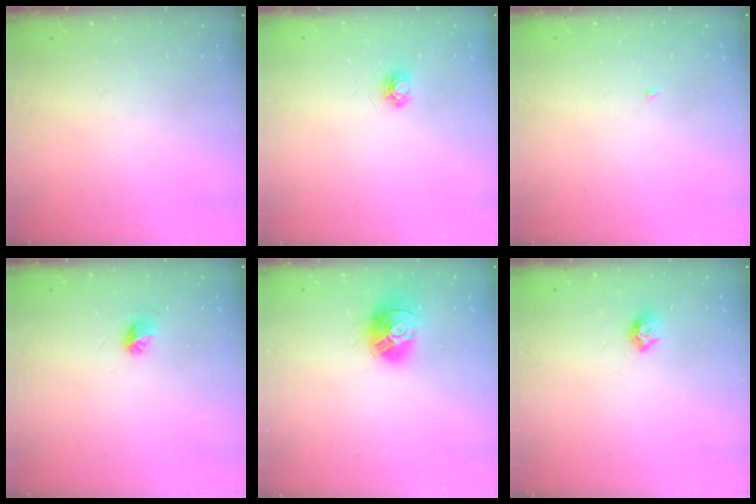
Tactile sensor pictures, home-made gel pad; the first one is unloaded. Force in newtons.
{"total": 3.8, "press": 3.8, "slide": 0.4}
{"total": 1.4, "press": 1.3, "slide": 0.1}
{"total": 5.4, "press": 5.2, "slide": 1.2}
{"total": 13.4, "press": 13.4, "slide": 1.2}
{"total": 7.5, "press": 7.4, "slide": 0.6}